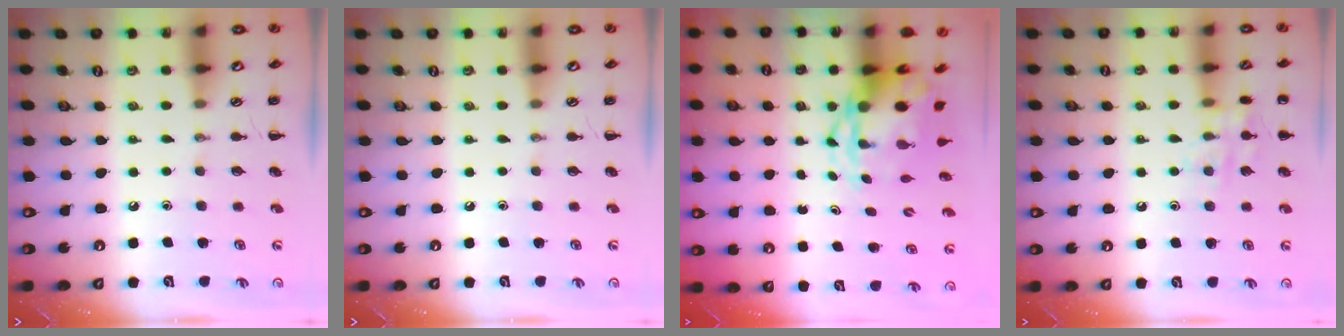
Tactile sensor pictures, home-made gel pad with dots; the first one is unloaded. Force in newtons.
{"total": 0.0}
{"total": 4.7, "press": 4.5, "slide": 1.2}
{"total": 9.7, "press": 9.7, "slide": 0.8}